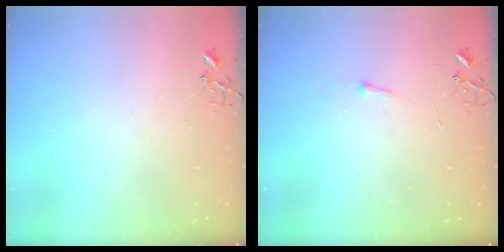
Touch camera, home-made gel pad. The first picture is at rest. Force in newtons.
{"total": 3.1, "press": 3.1, "slide": 0.4}